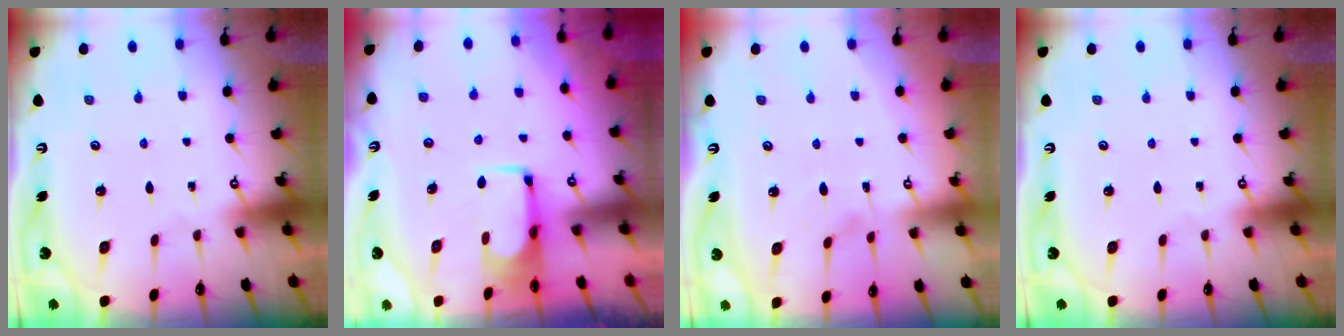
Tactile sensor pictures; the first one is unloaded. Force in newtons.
{"total": 1.6, "press": 1.5, "slide": 0.1}
{"total": 3.9, "press": 3.8, "slide": 0.7}
{"total": 0.0}